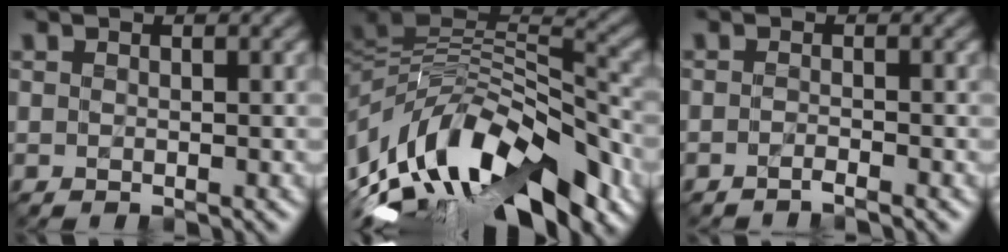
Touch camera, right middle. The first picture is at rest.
{"total": 14.3, "force": [-6.3, 6.5, 11.0], "torque": [-0.208, 0.023, -0.114]}
{"total": 1.3, "force": [-1.2, 0.0, 0.4], "torque": [-0.004, -0.007, -0.028]}